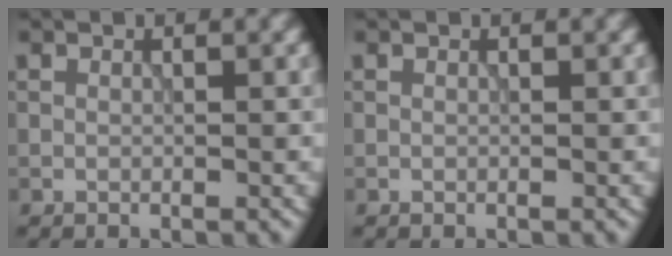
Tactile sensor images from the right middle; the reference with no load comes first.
{"total": 0.0}